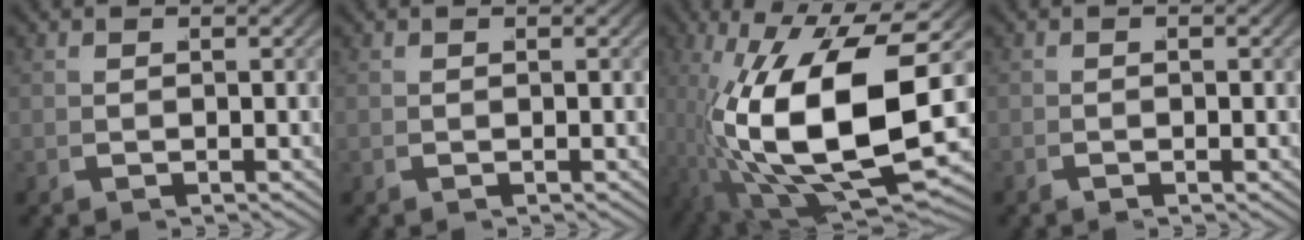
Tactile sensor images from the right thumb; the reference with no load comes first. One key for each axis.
{"total": 0.0}
{"total": 18.1, "fx": -1.9, "fy": 9.4, "fz": 15.4, "tx": -0.304, "ty": -0.069, "tz": 0.007}
{"total": 0.7, "fx": -0.7, "fy": -0.3, "fz": 0.0, "tx": 0.011, "ty": 0.003, "tz": -0.023}